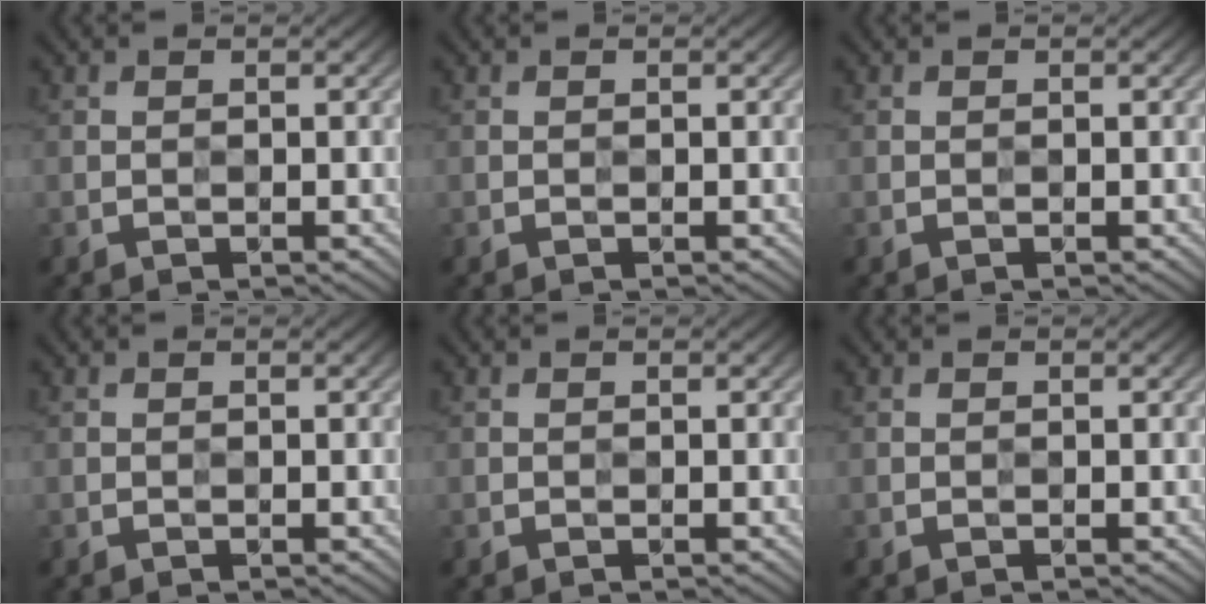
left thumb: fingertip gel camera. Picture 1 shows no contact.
{"total": 0.0}
{"total": 0.0}
{"total": 0.0}
{"total": 0.0}
{"total": 0.0}